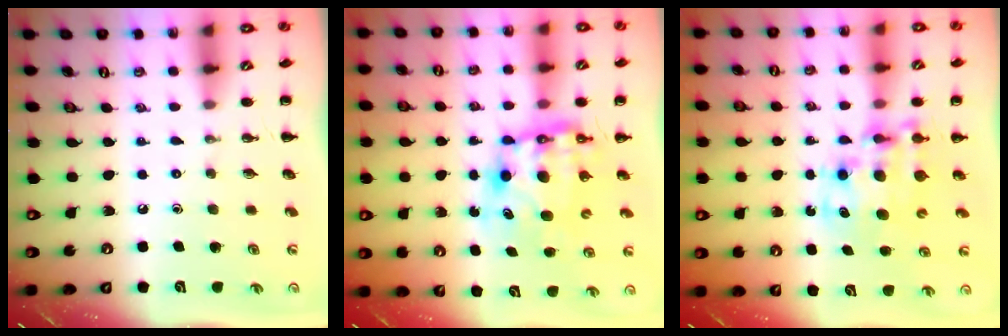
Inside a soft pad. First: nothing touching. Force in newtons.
{"total": 8.9, "press": 8.6, "slide": 2.2}
{"total": 9.2, "press": 8.9, "slide": 2.3}